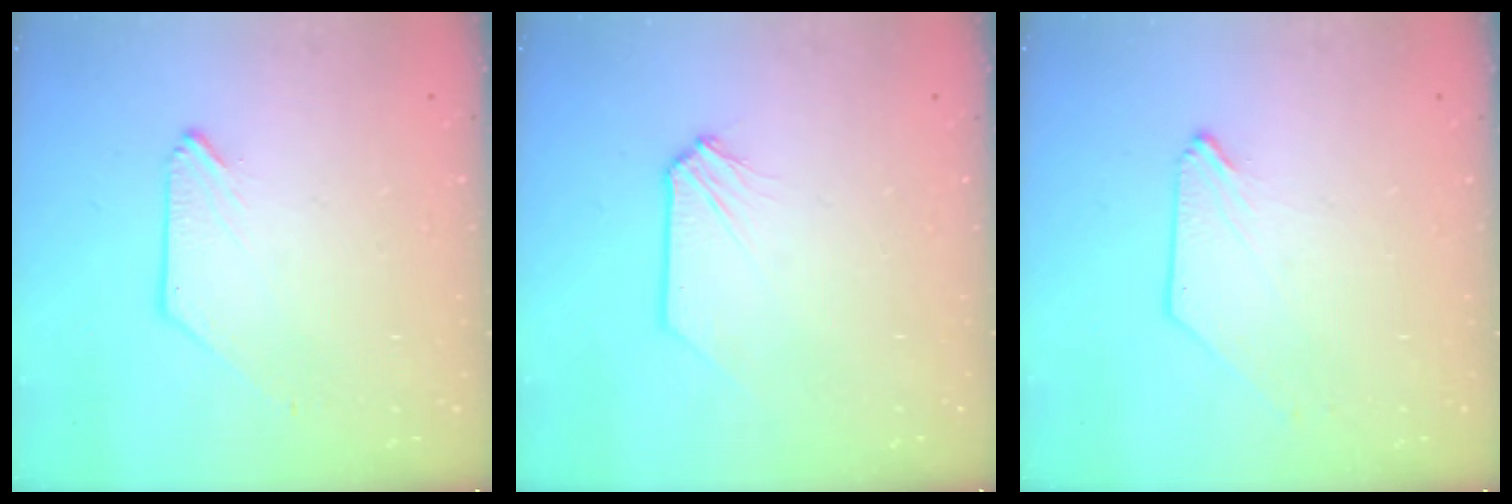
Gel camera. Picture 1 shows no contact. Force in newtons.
{"total": 0.0}
{"total": 0.0}